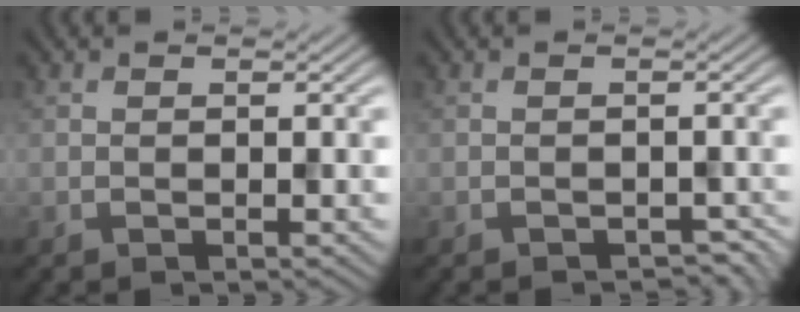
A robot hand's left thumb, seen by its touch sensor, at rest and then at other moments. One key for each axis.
{"total": 1.6, "fx": -1.4, "fy": 0.6, "fz": 0.5, "tx": -0.004, "ty": -0.007, "tz": -0.017}